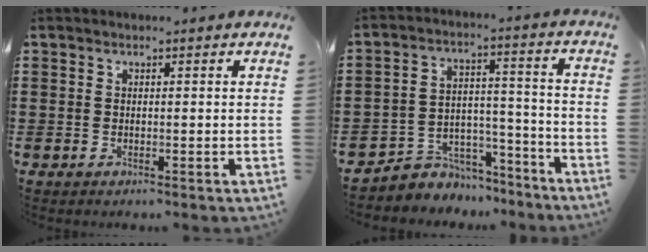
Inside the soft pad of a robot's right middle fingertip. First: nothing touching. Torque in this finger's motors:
{"motor_torque": [2.14, 0.00, 0.01, 0.02]}